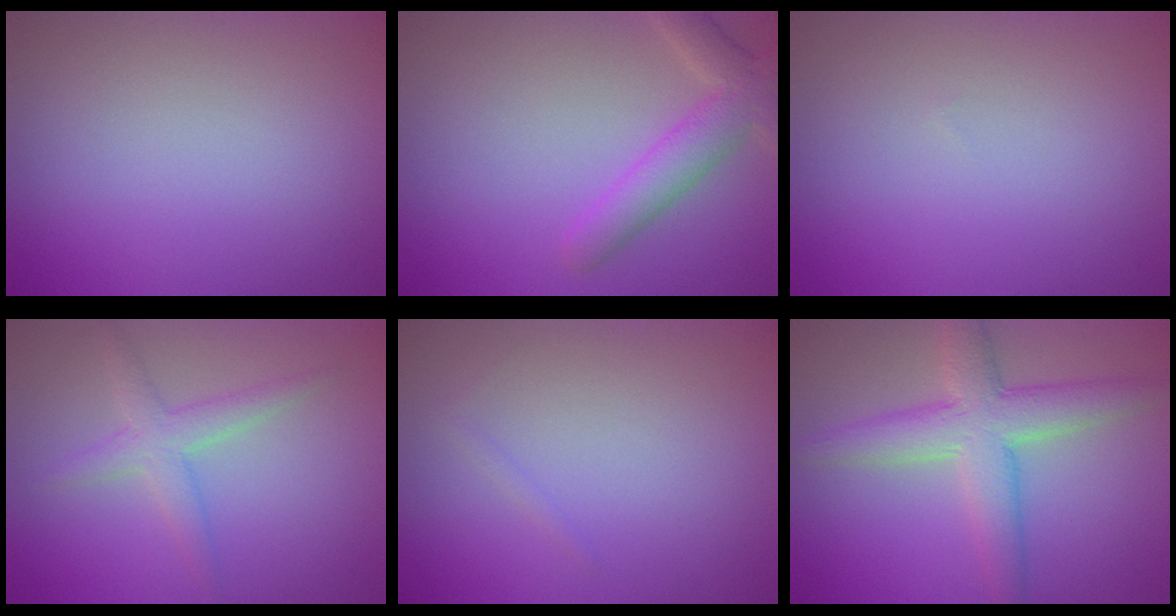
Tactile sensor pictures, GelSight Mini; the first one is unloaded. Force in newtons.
{"total": 3.9, "press": 3.9, "slide": 0.3}
{"total": 0.0}
{"total": 2.5, "press": 2.5, "slide": 0.1}
{"total": 0.5, "press": 0.5, "slide": 0.0}
{"total": 5.6, "press": 5.5, "slide": 0.3}